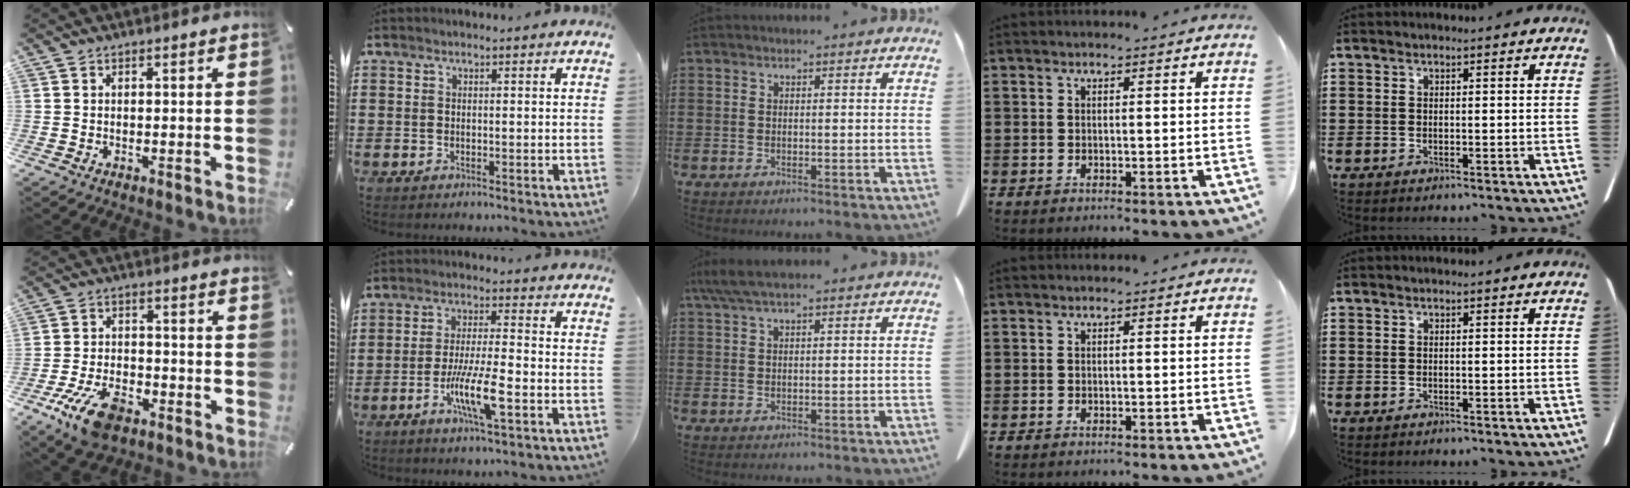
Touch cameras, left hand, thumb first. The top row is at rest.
{"thumb": {"total": 11.3, "force": [-6.4, 5.7, 7.4], "torque": [-0.148, 0.031, -0.117]}, "index": {"total": 8.7, "force": [-3.3, 1.6, 7.9], "torque": [-0.159, -0.010, -0.064]}, "middle": {"total": 3.3, "force": [2.1, 0.5, 2.5], "torque": [-0.052, 0.003, 0.039]}}